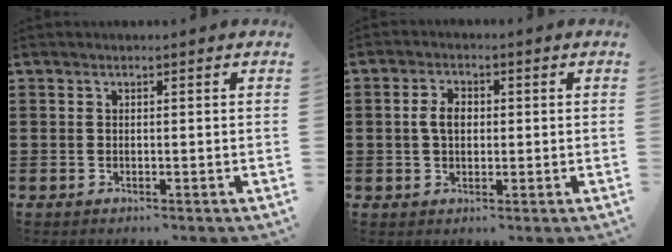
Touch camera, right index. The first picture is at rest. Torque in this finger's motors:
{"motor_torque": [0.64, 0.17, 0.46, 0.11]}